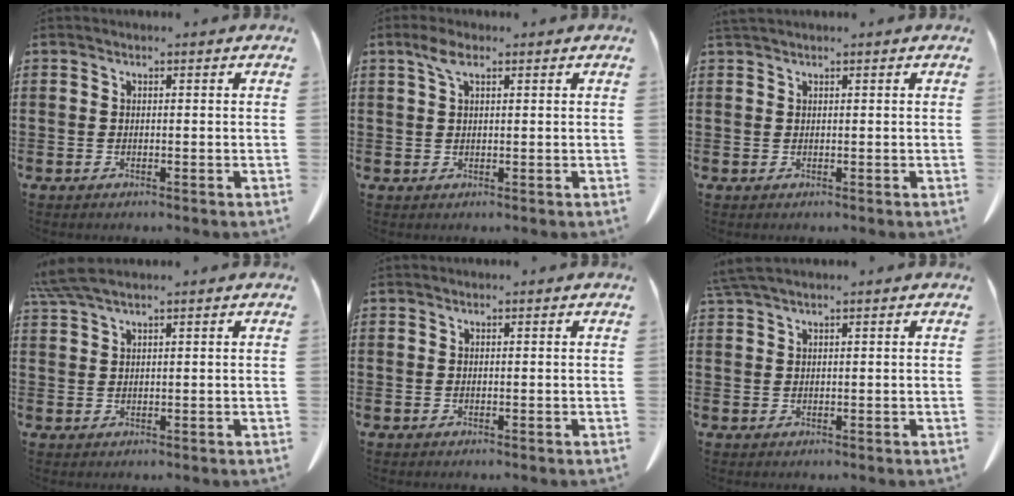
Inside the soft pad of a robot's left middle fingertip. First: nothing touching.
{"total": 4.1, "force": [2.0, 1.5, 3.3], "torque": [-0.072, 0.007, 0.035]}
{"total": 0.7, "force": [0.7, 0.0, 0.3], "torque": [-0.007, -0.002, 0.014]}
{"total": 4.1, "force": [3.3, 0.4, 2.4], "torque": [-0.056, -0.003, 0.062]}
{"total": 0.0}
{"total": 2.4, "force": [1.9, 0.1, 1.4], "torque": [-0.033, -0.001, 0.037]}